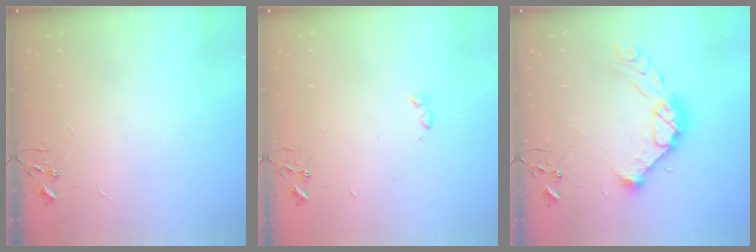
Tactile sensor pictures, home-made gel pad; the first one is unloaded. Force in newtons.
{"total": 2.6, "press": 2.5, "slide": 0.5}
{"total": 14.0, "press": 14.0, "slide": 1.2}